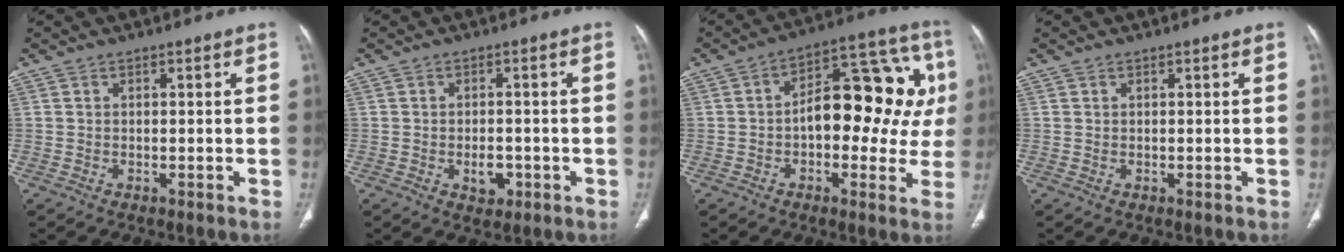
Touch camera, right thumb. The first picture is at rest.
{"total": 3.7, "force": [-1.1, 2.5, 2.5], "torque": [-0.020, 0.005, -0.011]}
{"total": 19.6, "force": [1.0, 10.3, 16.7], "torque": [-0.180, 0.040, 0.008]}
{"total": 0.0}